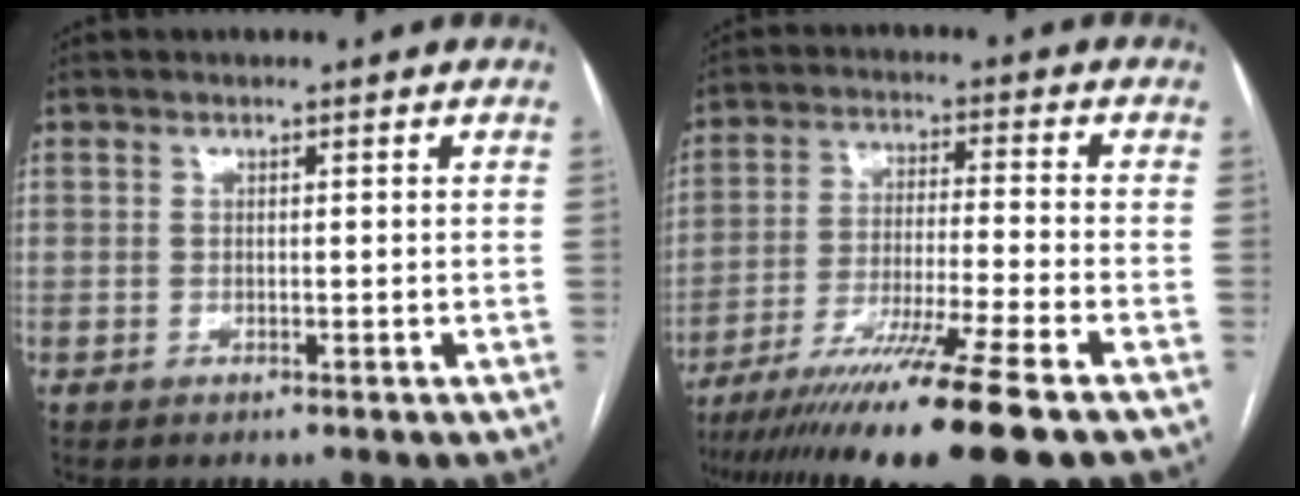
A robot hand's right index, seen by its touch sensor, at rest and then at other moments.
{"total": 17.0, "force": [-12.5, -1.8, 11.4], "torque": [-0.187, -0.048, -0.209]}